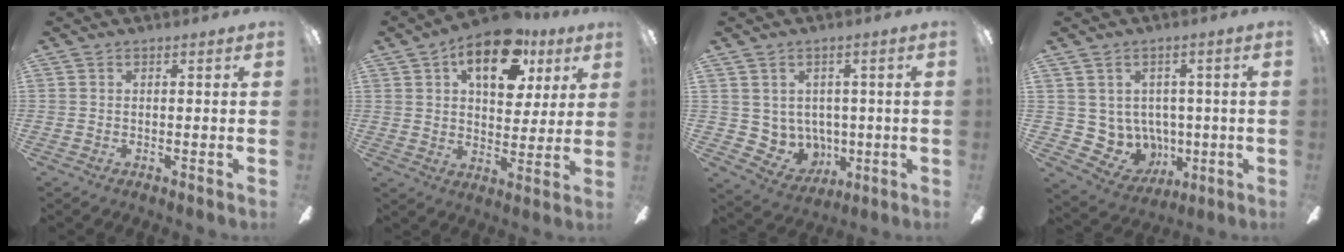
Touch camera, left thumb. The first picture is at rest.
{"total": 16.3, "force": [8.2, 8.8, 10.9], "torque": [-0.142, -0.022, 0.137]}
{"total": 6.3, "force": [2.6, 5.7, 0.8], "torque": [-0.043, -0.019, 0.061]}
{"total": 8.4, "force": [0.7, 8.1, 2.0], "torque": [-0.073, -0.022, 0.028]}